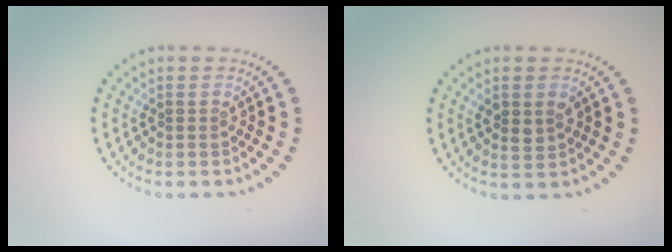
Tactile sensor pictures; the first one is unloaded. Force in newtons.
{"total": 1.7, "press": 1.7, "slide": 0.3}